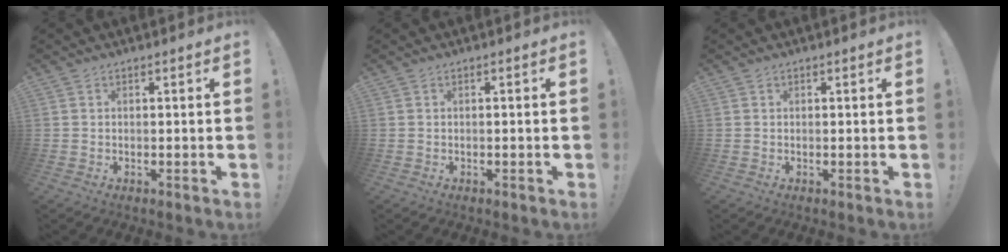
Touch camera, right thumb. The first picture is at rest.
{"total": 0.8, "force": [-0.6, -0.3, 0.3], "torque": [-0.014, 0.002, -0.010]}
{"total": 0.0}